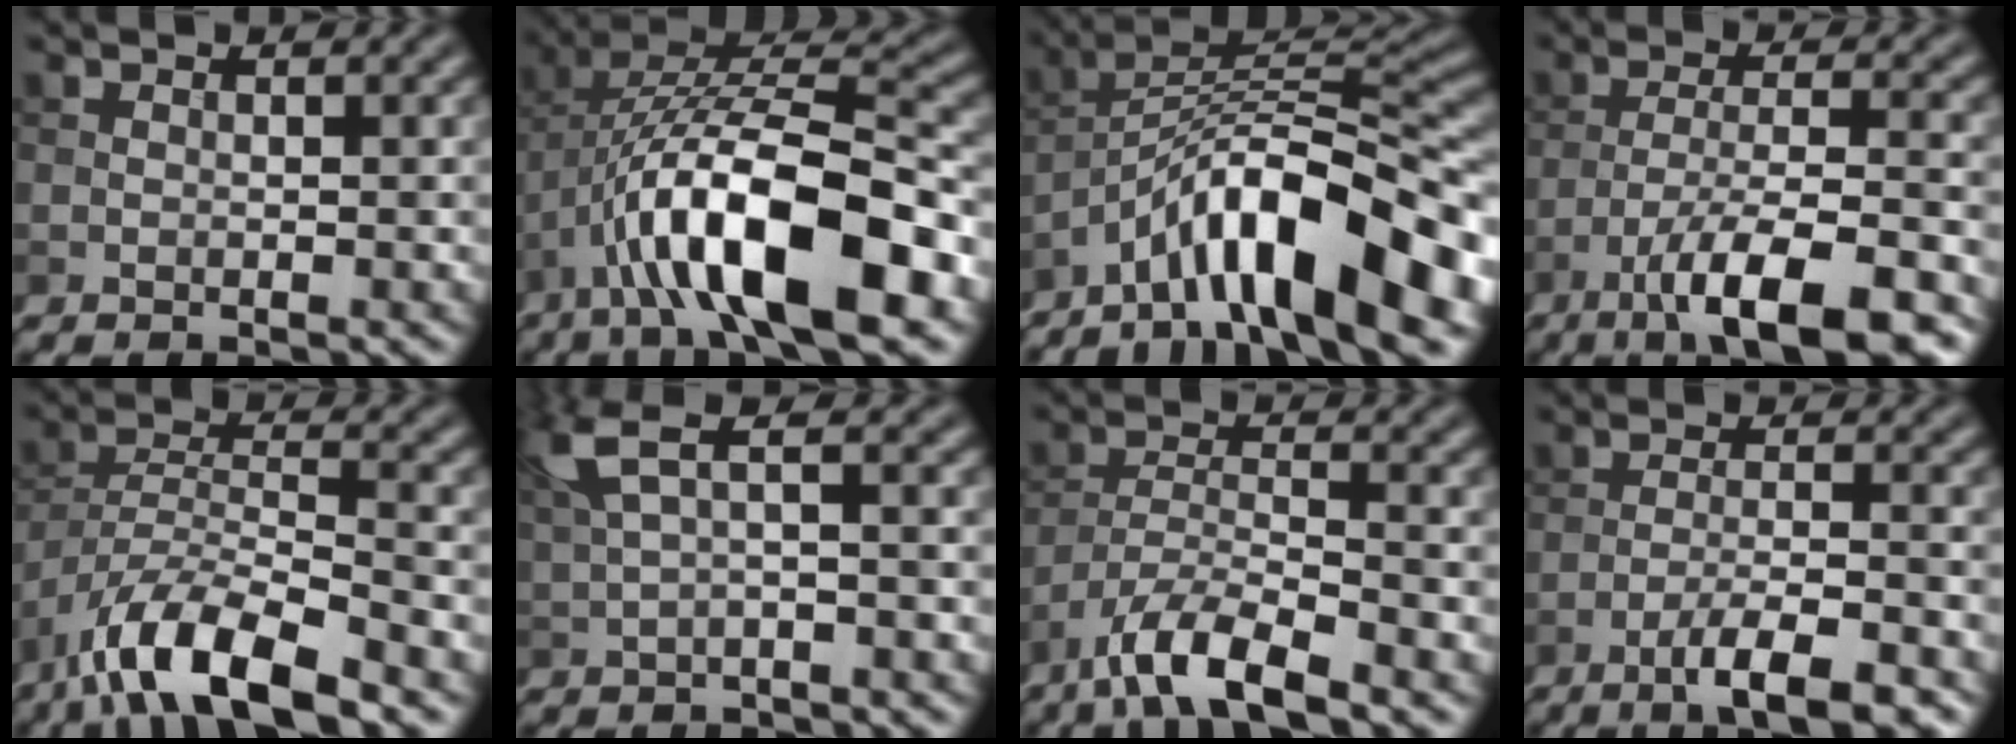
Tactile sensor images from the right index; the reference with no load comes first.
{"total": 13.0, "force": [-5.1, 4.4, 11.1], "torque": [-0.193, 0.010, -0.086]}
{"total": 12.3, "force": [-6.7, 3.4, 9.7], "torque": [-0.147, 0.021, -0.117]}
{"total": 10.5, "force": [-6.4, 2.4, 8.0], "torque": [-0.128, 0.005, -0.106]}
{"total": 9.1, "force": [-6.5, 2.4, 6.0], "torque": [-0.100, 0.002, -0.125]}
{"total": 4.2, "force": [1.5, 1.2, 3.7], "torque": [-0.078, 0.014, 0.026]}
{"total": 6.7, "force": [-4.8, 1.6, 4.4], "torque": [-0.079, -0.003, -0.094]}
{"total": 5.9, "force": [-3.6, 1.1, 4.5], "torque": [-0.070, 0.003, -0.060]}